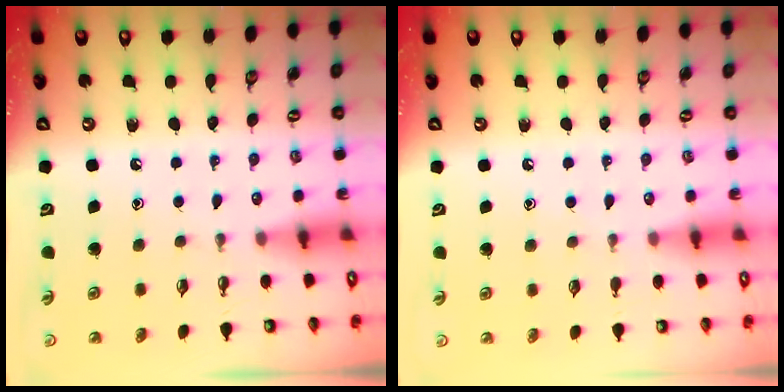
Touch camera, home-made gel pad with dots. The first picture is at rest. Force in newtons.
{"total": 3.7, "press": 3.7, "slide": 0.4}